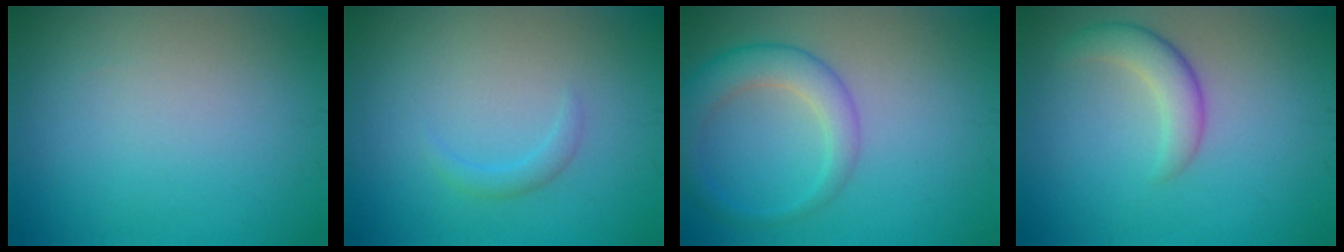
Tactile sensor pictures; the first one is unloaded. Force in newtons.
{"total": 1.2, "press": 1.2, "slide": 0.1}
{"total": 4.1, "press": 4.0, "slide": 0.3}
{"total": 3.0, "press": 3.0, "slide": 0.1}